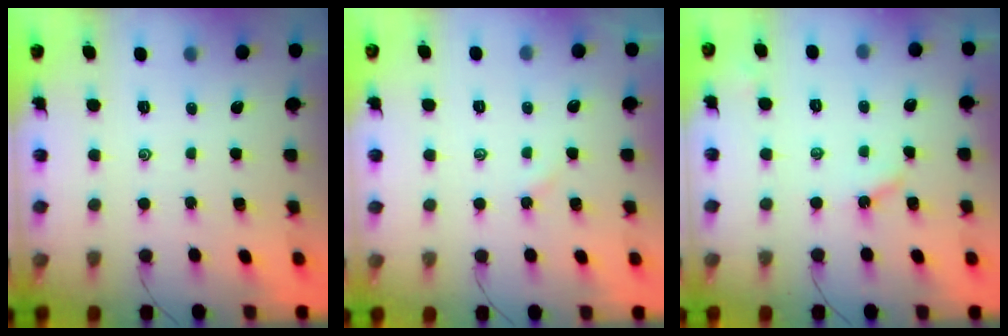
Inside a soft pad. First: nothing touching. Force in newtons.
{"total": 2.2, "press": 2.2, "slide": 0.3}
{"total": 3.7, "press": 3.7, "slide": 0.1}